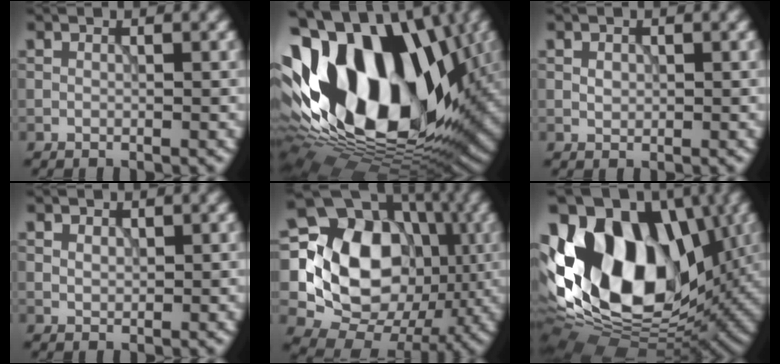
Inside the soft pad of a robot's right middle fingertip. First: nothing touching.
{"total": 19.5, "force": [1.2, 12.5, 15.0], "torque": [-0.280, 0.020, 0.004]}
{"total": 0.9, "force": [0.1, 0.7, 0.5], "torque": [-0.012, -0.002, 0.004]}
{"total": 1.0, "force": [0.5, 0.7, 0.5], "torque": [-0.011, -0.001, 0.010]}
{"total": 13.5, "force": [0.1, 10.8, 8.0], "torque": [-0.138, -0.008, -0.016]}
{"total": 17.9, "force": [2.0, 11.8, 13.3], "torque": [-0.239, 0.023, 0.021]}